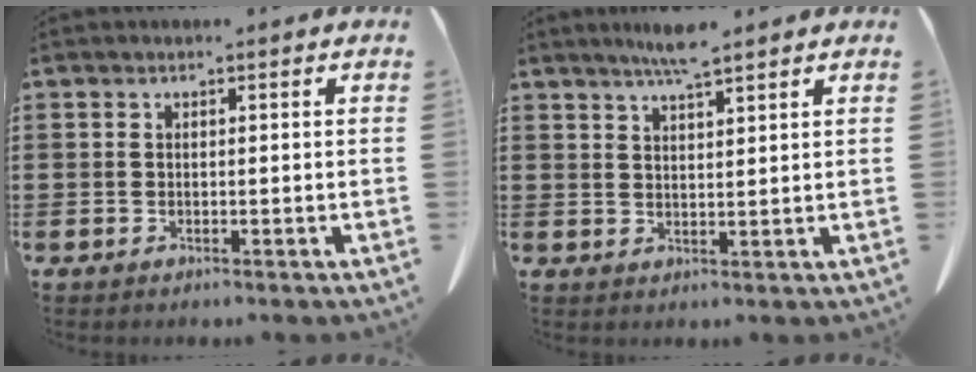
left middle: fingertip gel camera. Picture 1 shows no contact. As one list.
[{"total": 4.1, "force": [3.4, 0.0, 2.2], "torque": [-0.051, -0.003, 0.061]}]